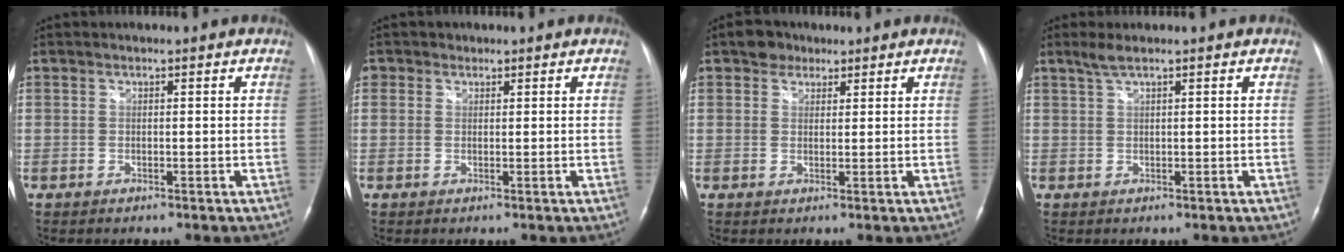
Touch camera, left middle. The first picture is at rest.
{"total": 1.6, "force": [0.8, 1.4, 0.1], "torque": [0.007, 0.002, 0.007]}
{"total": 2.9, "force": [1.9, 2.1, 0.5], "torque": [-0.009, 0.010, 0.027]}
{"total": 1.9, "force": [1.3, 0.0, 1.3], "torque": [-0.036, 0.012, 0.031]}